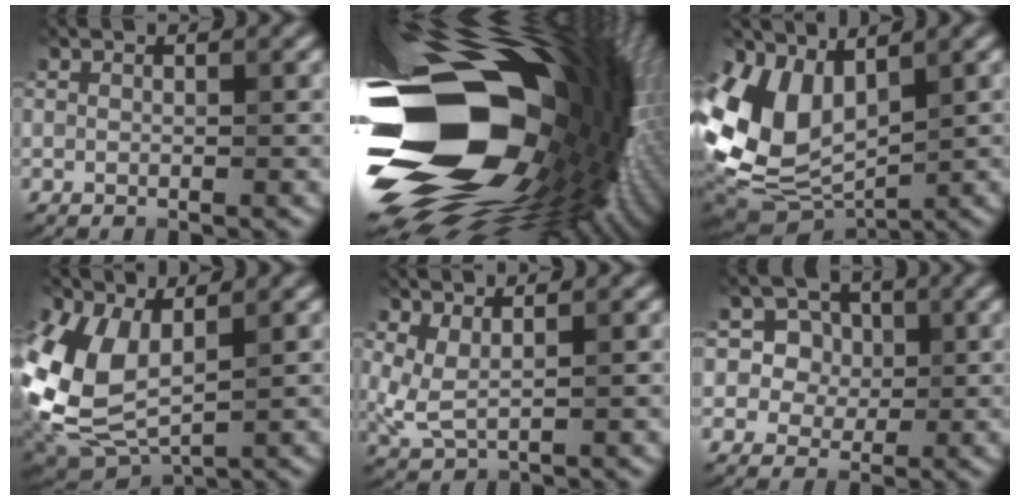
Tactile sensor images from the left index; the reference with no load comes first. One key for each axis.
{"total": 21.6, "fx": -2.3, "fy": 13.2, "fz": 16.9, "tx": -0.305, "ty": -0.043, "tz": -0.045}
{"total": 7.9, "fx": 1.5, "fy": 5.4, "fz": 5.5, "tx": -0.123, "ty": -0.019, "tz": 0.034}
{"total": 7.7, "fx": 1.3, "fy": 4.6, "fz": 6.1, "tx": -0.148, "ty": -0.005, "tz": 0.023}
{"total": 2.4, "fx": 1.0, "fy": 1.1, "fz": 1.9, "tx": -0.048, "ty": -0.005, "tz": 0.022}
{"total": 4.8, "fx": 1.4, "fy": 4.3, "fz": 1.7, "tx": -0.018, "ty": 0.005, "tz": 0.016}